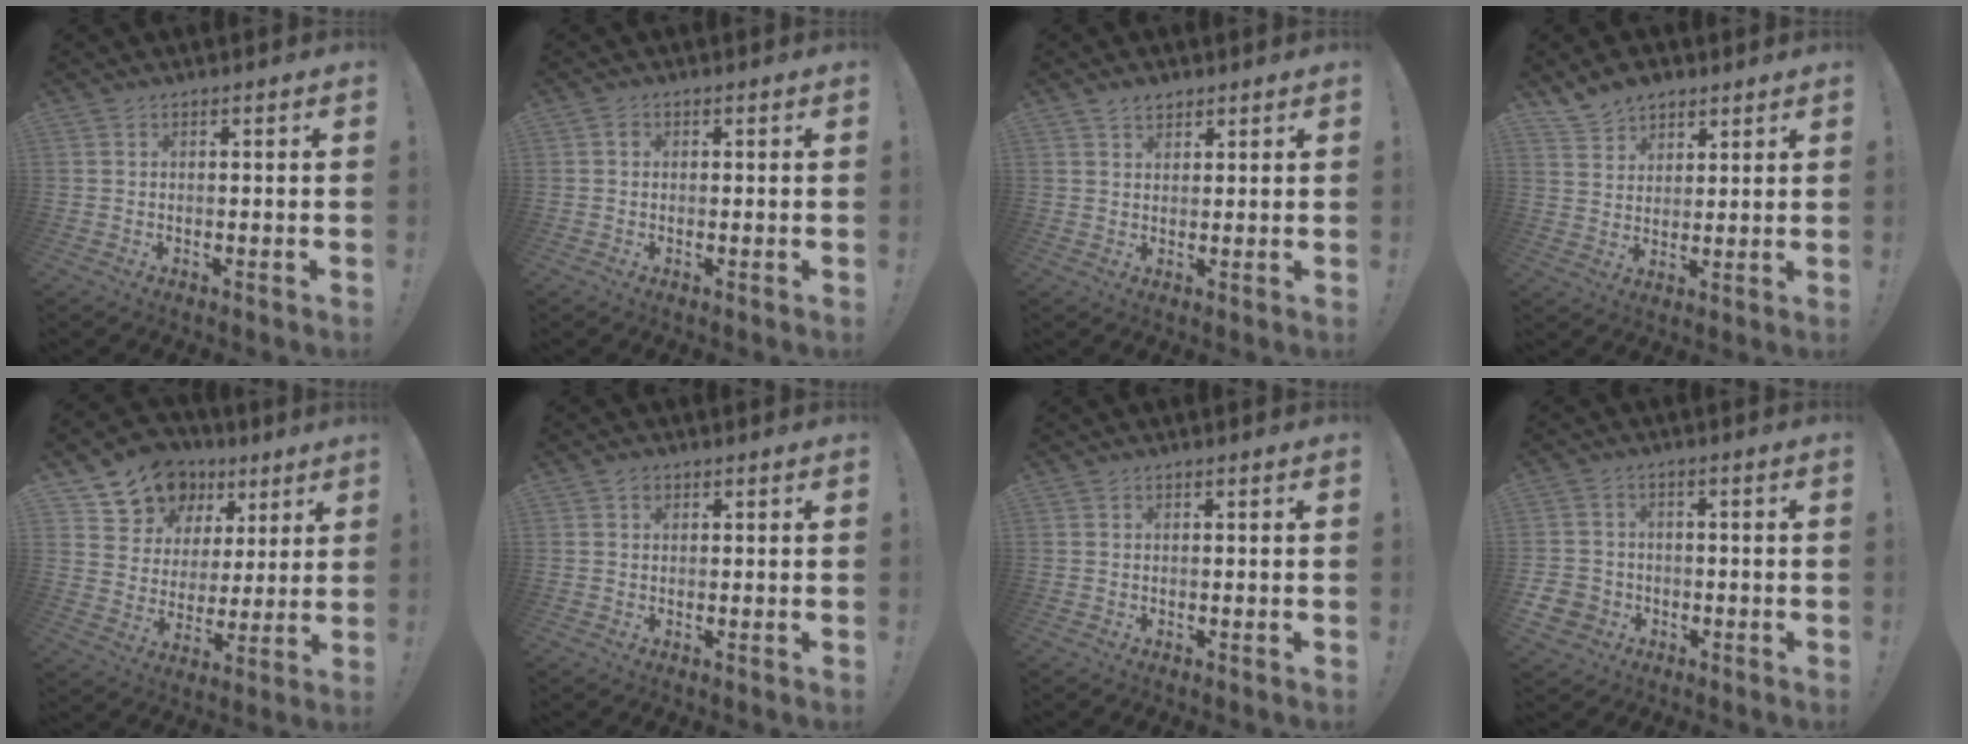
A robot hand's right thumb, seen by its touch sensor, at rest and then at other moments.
{"total": 0.8, "force": [-0.1, 0.6, 0.4], "torque": [-0.002, 0.001, -0.004]}
{"total": 3.4, "force": [2.5, 2.0, 1.0], "torque": [-0.014, -0.011, 0.046]}
{"total": 8.2, "force": [6.2, 5.1, 1.6], "torque": [-0.031, -0.036, 0.122]}
{"total": 12.6, "force": [7.8, 9.4, 2.9], "torque": [-0.048, -0.054, 0.153]}
{"total": 1.3, "force": [0.7, 1.0, 0.4], "torque": [-0.001, 0.000, 0.011]}
{"total": 0.0}
{"total": 5.7, "force": [-2.2, 5.0, 1.6], "torque": [-0.035, 0.017, -0.040]}